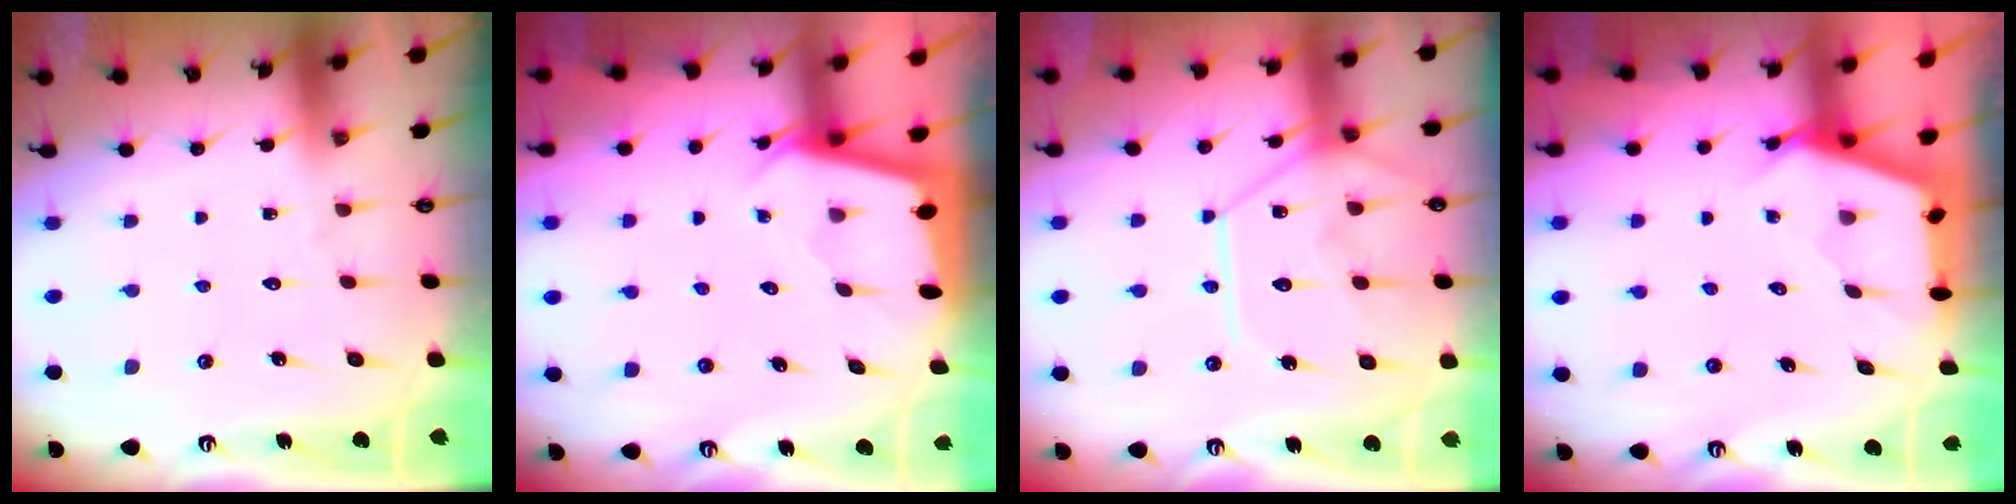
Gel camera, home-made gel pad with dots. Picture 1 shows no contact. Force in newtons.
{"total": 2.0, "press": 2.0, "slide": 0.2}
{"total": 12.7, "press": 12.7, "slide": 1.2}
{"total": 2.6, "press": 2.6, "slide": 0.3}